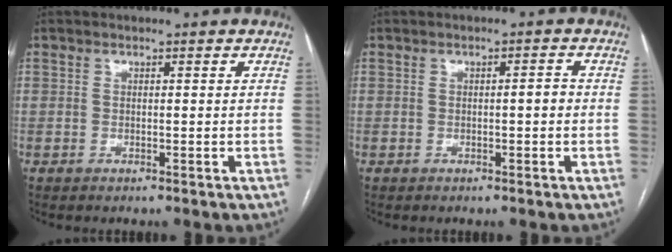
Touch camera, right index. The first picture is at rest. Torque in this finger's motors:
{"motor_torque": [0.29, -0.09, 0.11, 0.03]}